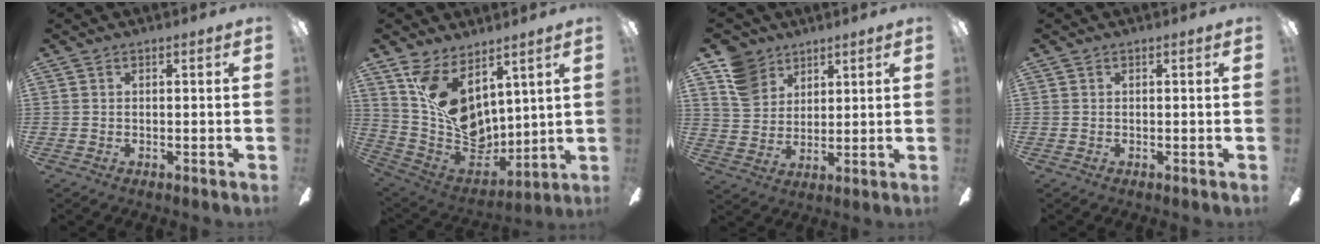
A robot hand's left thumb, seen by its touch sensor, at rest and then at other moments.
{"total": 16.6, "force": [7.3, 10.9, 10.1], "torque": [-0.203, -0.041, 0.146]}
{"total": 10.5, "force": [6.9, 7.5, 2.6], "torque": [-0.061, -0.027, 0.139]}
{"total": 0.0}